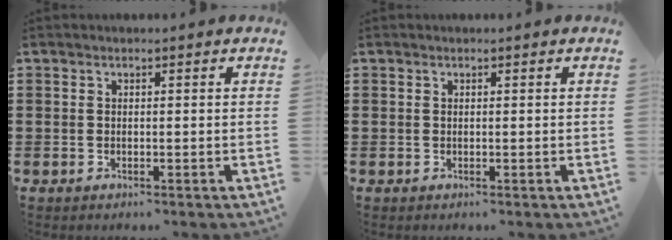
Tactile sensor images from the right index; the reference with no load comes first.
{"total": 0.0}